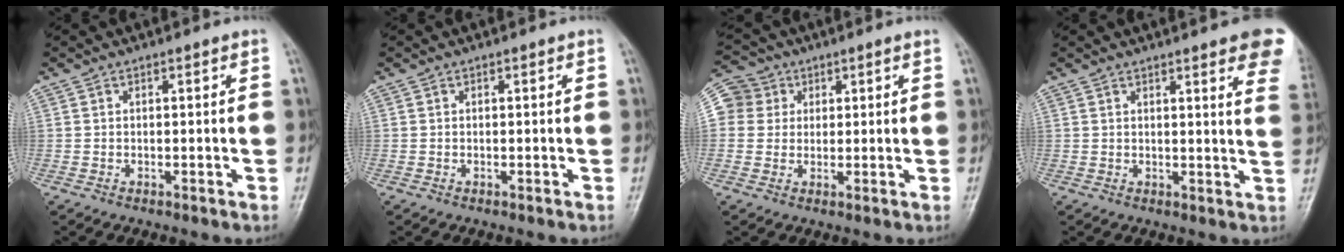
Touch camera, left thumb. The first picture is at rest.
{"total": 0.0}
{"total": 6.7, "force": [1.6, 6.4, 1.0], "torque": [0.012, 0.012, 0.021]}
{"total": 11.2, "force": [6.9, 2.2, 8.6], "torque": [-0.078, -0.023, 0.066]}